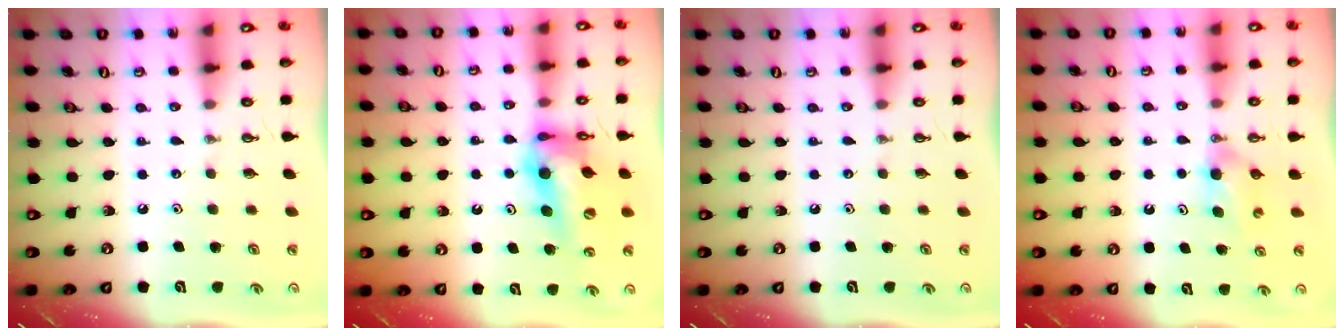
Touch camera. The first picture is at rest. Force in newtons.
{"total": 14.7, "press": 13.8, "slide": 5.0}
{"total": 0.0}
{"total": 3.0, "press": 2.9, "slide": 0.8}